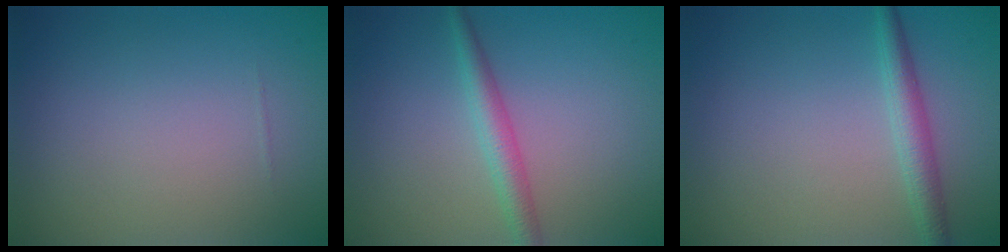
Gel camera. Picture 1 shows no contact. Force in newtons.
{"total": 2.6, "press": 2.6, "slide": 0.1}
{"total": 2.4, "press": 2.4, "slide": 0.1}